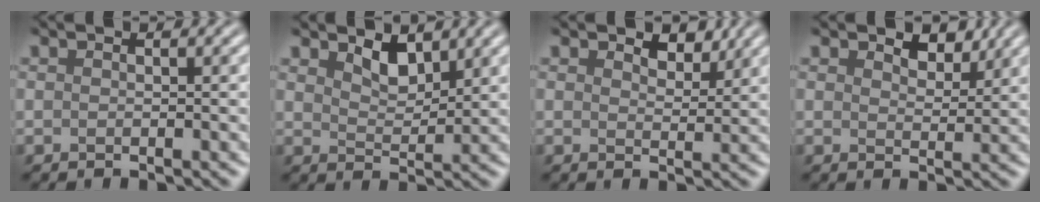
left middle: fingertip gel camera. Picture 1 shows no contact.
{"total": 2.2, "force": [1.9, 0.7, 0.8], "torque": [-0.022, -0.001, 0.040]}
{"total": 2.6, "force": [2.4, 0.7, 0.7], "torque": [-0.014, 0.000, 0.039]}
{"total": 2.9, "force": [2.6, 0.9, 0.9], "torque": [-0.016, 0.000, 0.039]}